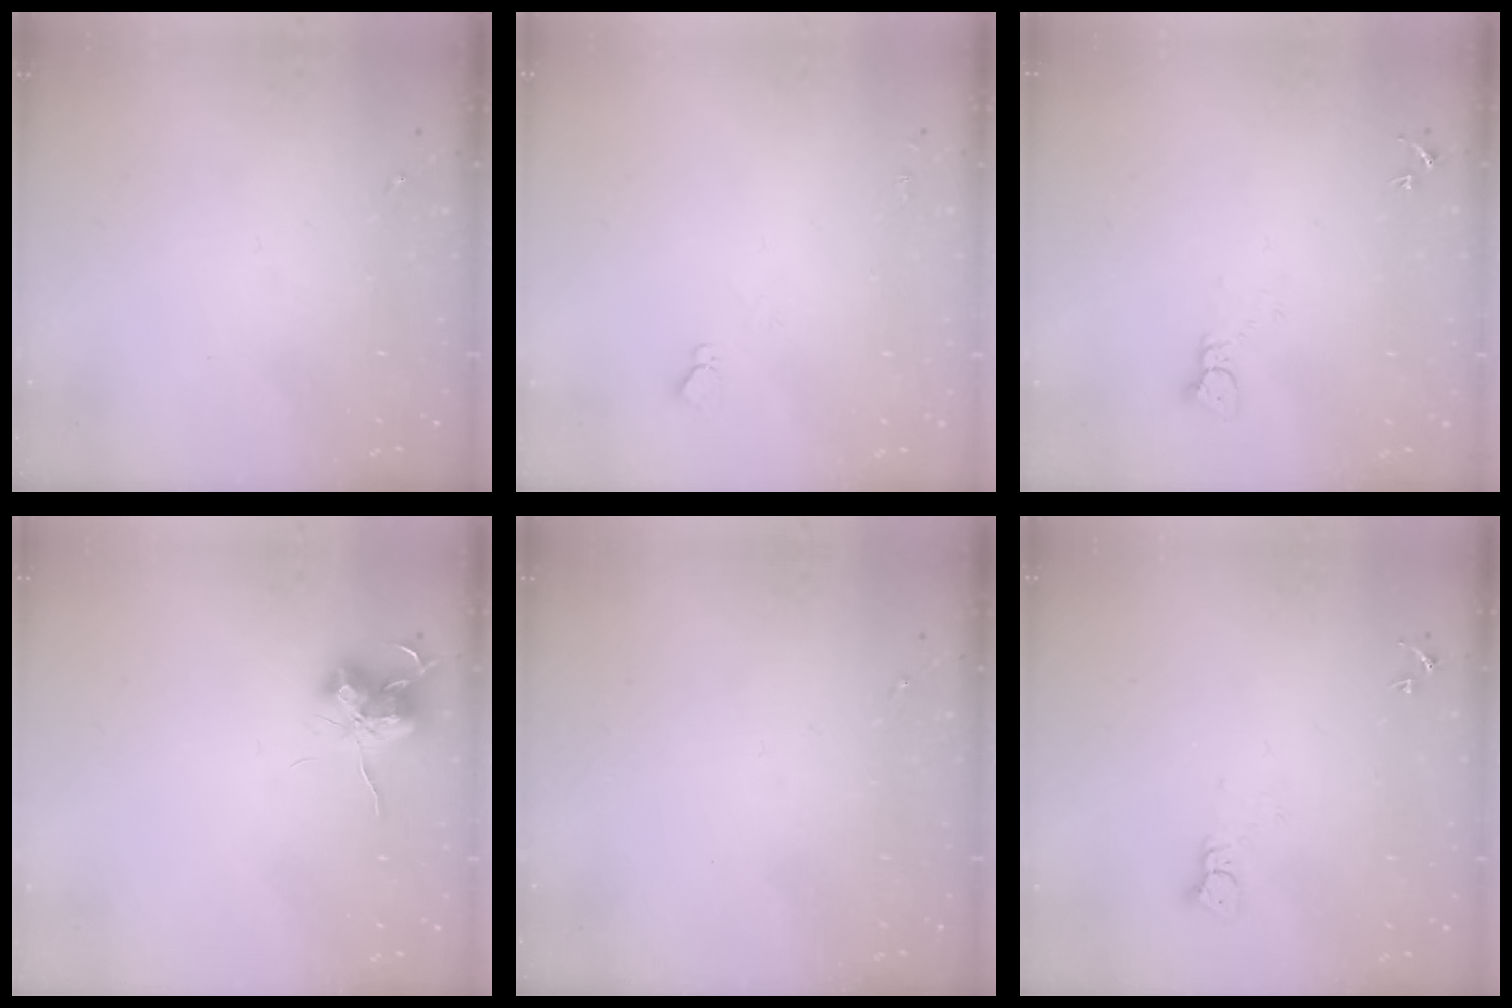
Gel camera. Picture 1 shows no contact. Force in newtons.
{"total": 4.4, "press": 4.3, "slide": 0.6}
{"total": 2.4, "press": 2.4, "slide": 0.2}
{"total": 10.9, "press": 10.8, "slide": 0.8}
{"total": 0.0}
{"total": 3.3, "press": 3.3, "slide": 0.3}